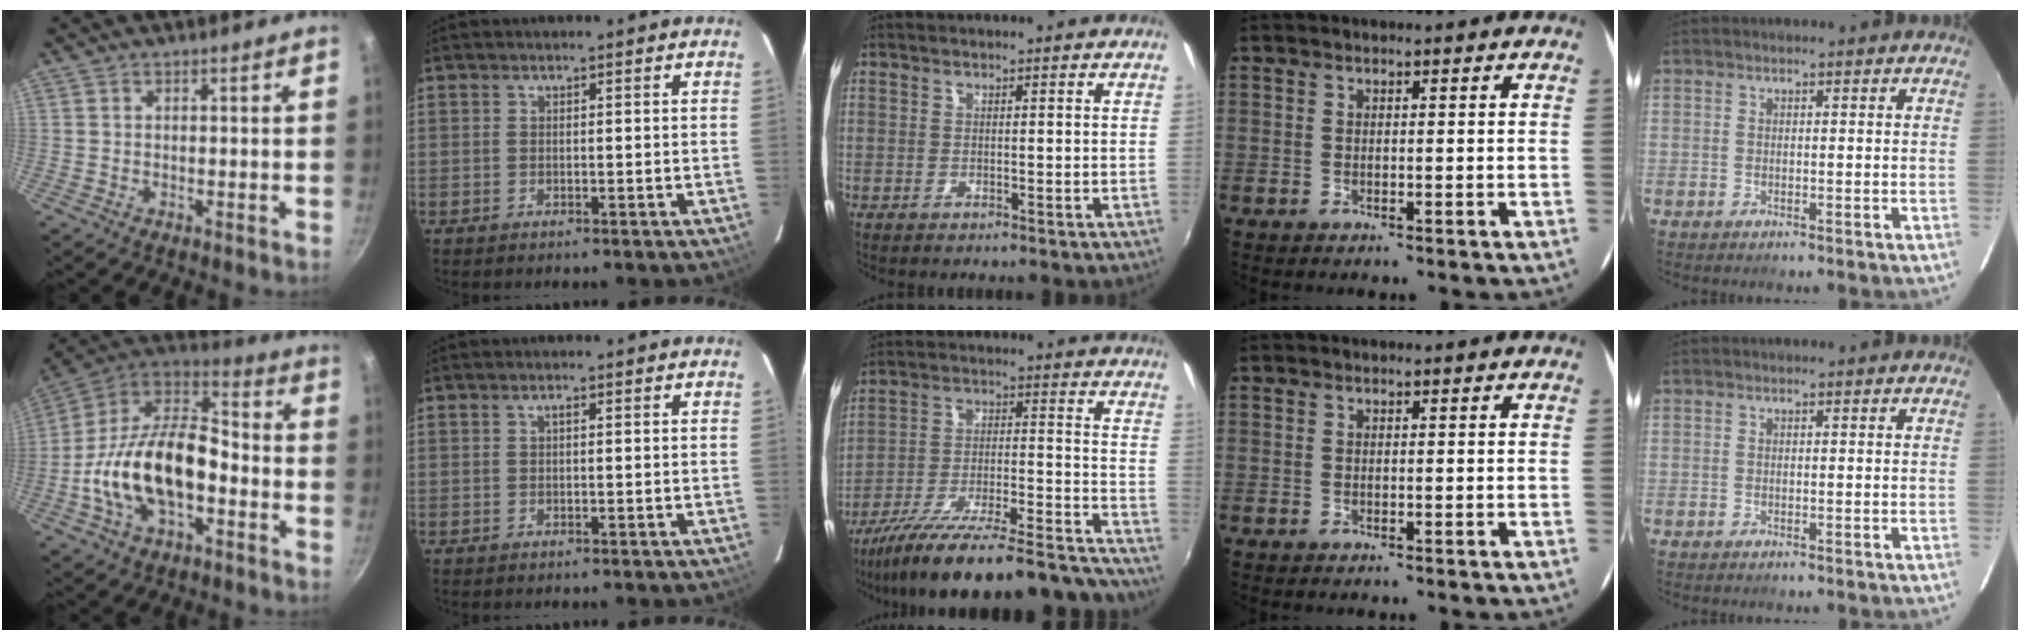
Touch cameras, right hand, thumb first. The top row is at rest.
{"thumb": {"total": 21.7, "force": [-5.4, 12.1, 17.2], "torque": [-0.297, 0.053, -0.114]}, "index": {"total": 0.6, "force": [0.3, 0.1, 0.5], "torque": [-0.009, 0.004, 0.003]}, "middle": {"total": 30.0, "force": [-26.8, 3.6, 12.9], "torque": [-0.197, -0.047, -0.385]}}